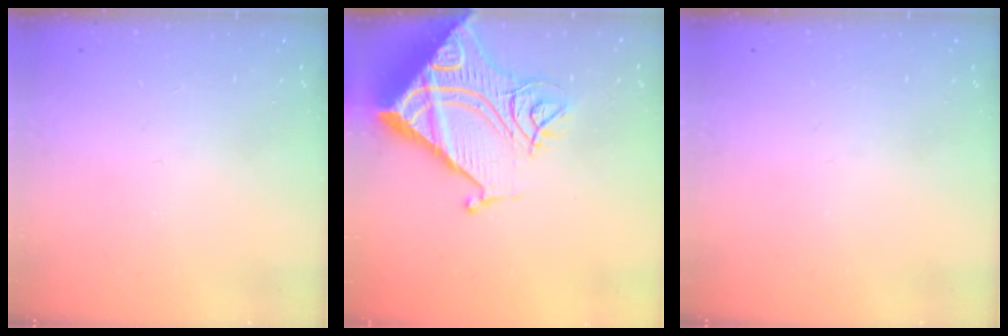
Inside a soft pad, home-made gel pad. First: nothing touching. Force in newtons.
{"total": 23.6, "press": 23.4, "slide": 3.0}
{"total": 0.0}